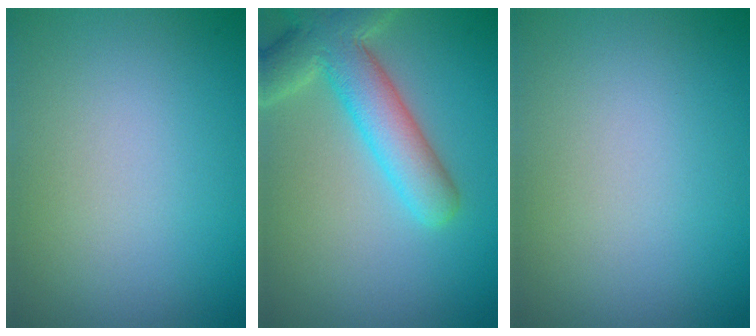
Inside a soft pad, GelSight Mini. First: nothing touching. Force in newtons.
{"total": 6.8, "press": 6.8, "slide": 0.6}
{"total": 0.0}